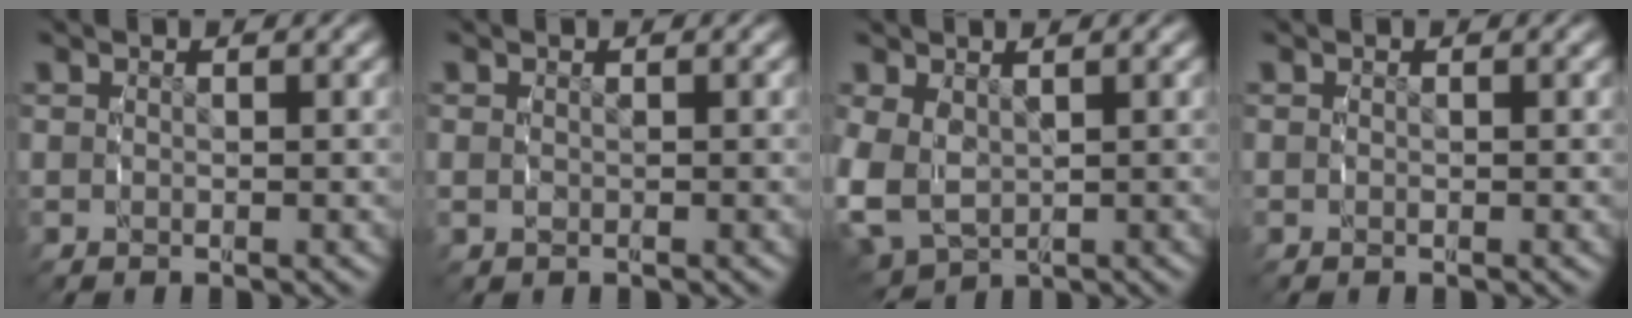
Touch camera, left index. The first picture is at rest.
{"total": 1.0, "force": [-0.1, 0.7, 0.6], "torque": [-0.020, -0.006, 0.002]}
{"total": 6.5, "force": [-0.6, 5.7, 3.1], "torque": [-0.110, -0.034, 0.002]}
{"total": 0.8, "force": [-0.1, 0.8, 0.1], "torque": [-0.012, -0.004, -0.001]}